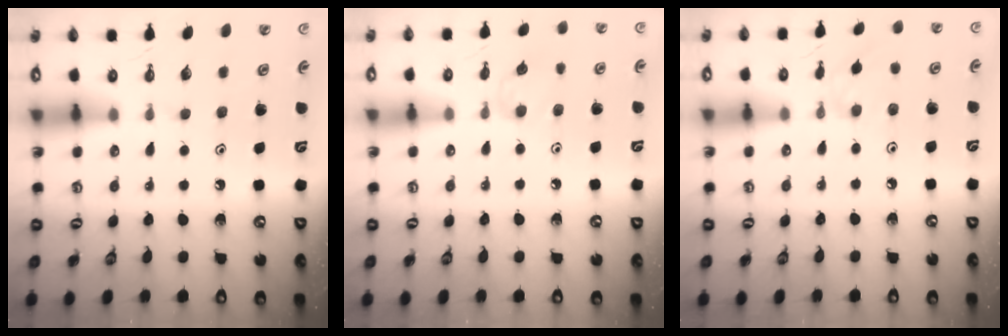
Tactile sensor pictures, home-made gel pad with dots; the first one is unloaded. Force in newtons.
{"total": 6.3, "press": 6.2, "slide": 0.7}
{"total": 1.4, "press": 1.4, "slide": 0.4}